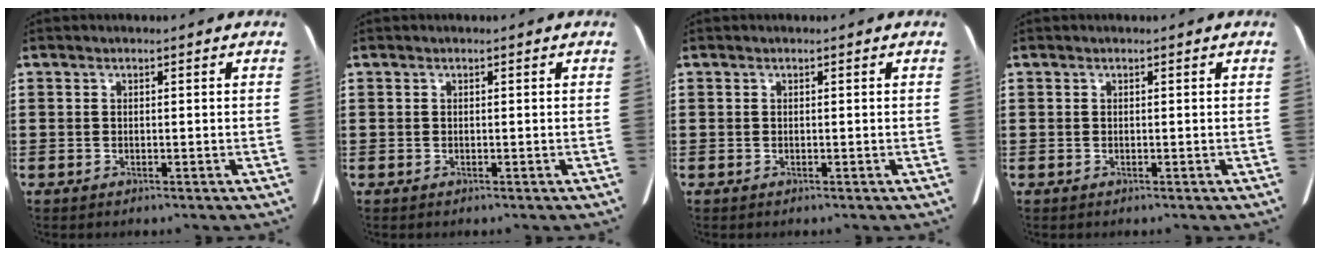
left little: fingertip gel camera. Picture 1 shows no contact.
{"total": 0.0}
{"total": 0.0}
{"total": 0.0}